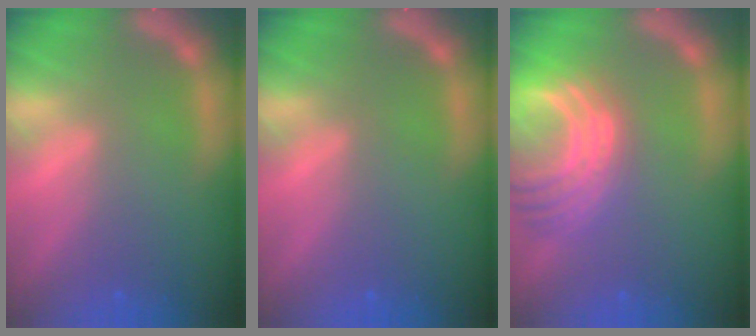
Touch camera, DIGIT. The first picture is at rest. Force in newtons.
{"total": 0.0}
{"total": 10.0}